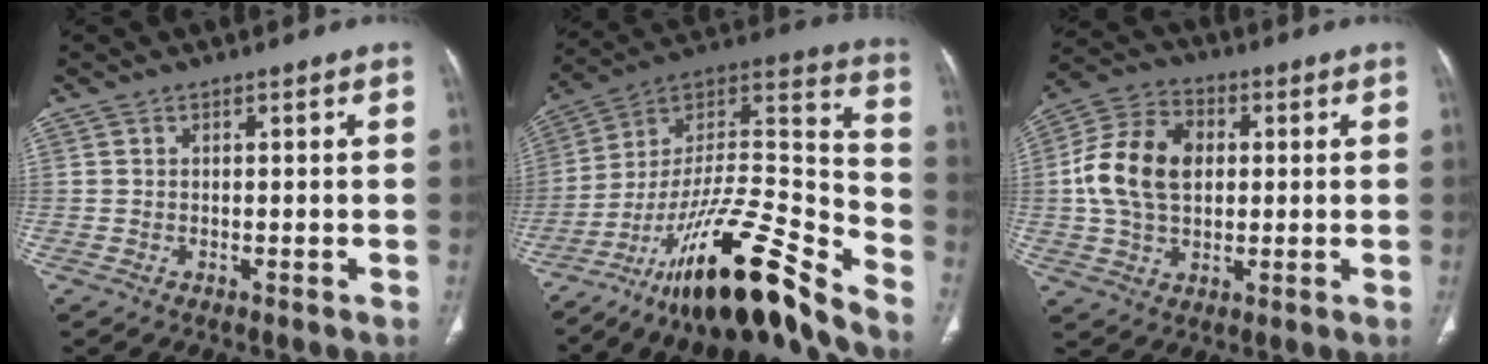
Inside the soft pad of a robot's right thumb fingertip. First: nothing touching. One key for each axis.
{"total": 26.7, "fx": -19.5, "fy": 5.4, "fz": 17.5, "tx": -0.254, "ty": 0.103, "tz": -0.331}
{"total": 13.8, "fx": 1.3, "fy": 9.6, "fz": 9.8, "tx": -0.171, "ty": 0.017, "tz": 0.018}